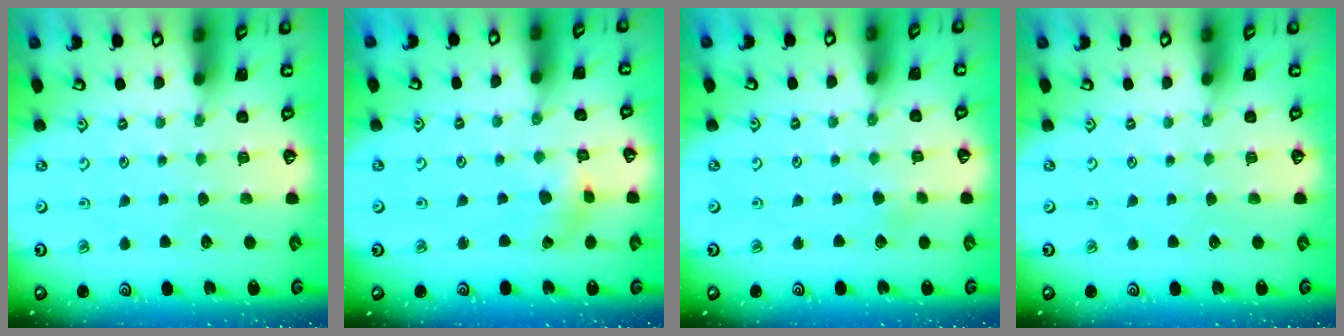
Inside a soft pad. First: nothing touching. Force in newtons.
{"total": 2.5, "press": 2.5, "slide": 0.4}
{"total": 2.4, "press": 2.4, "slide": 0.3}
{"total": 0.0}